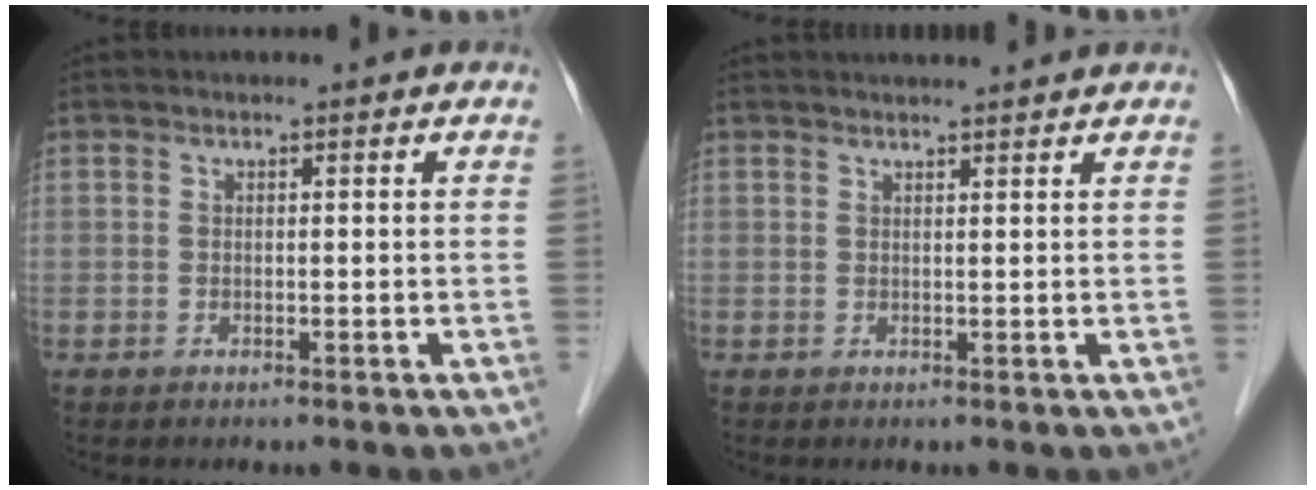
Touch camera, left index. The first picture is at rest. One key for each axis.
{"total": 5.0, "fx": 4.8, "fy": -0.3, "fz": 1.4, "tx": -0.016, "ty": 0.021, "tz": 0.055}